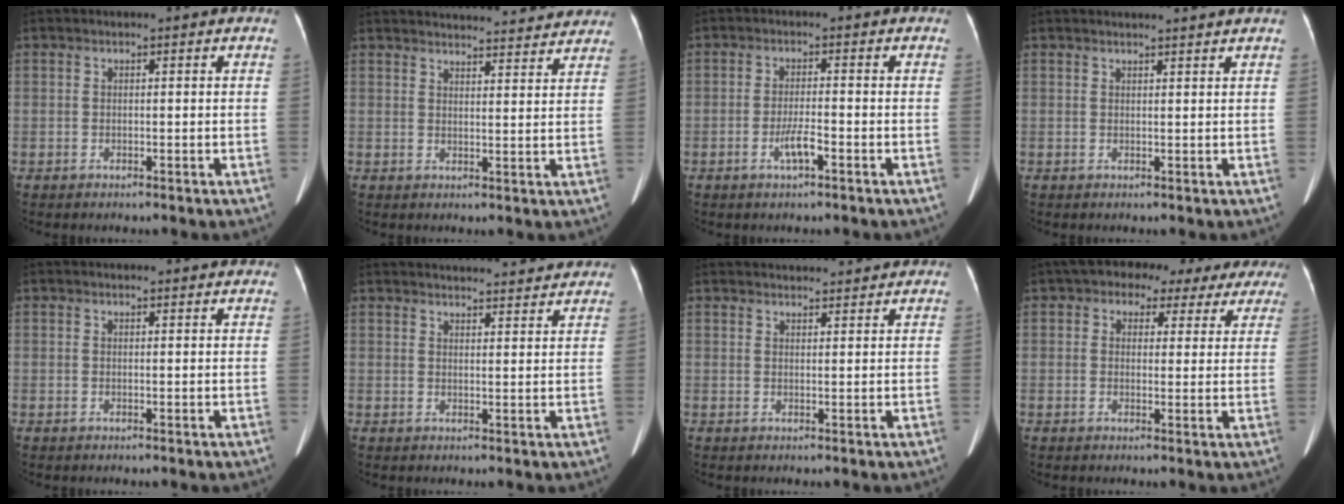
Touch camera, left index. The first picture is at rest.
{"total": 21.9, "force": [20.9, 3.3, 5.6], "torque": [-0.075, -0.008, 0.259]}
{"total": 2.9, "force": [-1.8, 0.0, 2.3], "torque": [-0.044, -0.010, -0.031]}
{"total": 4.7, "force": [4.4, -0.6, 1.5], "torque": [-0.014, 0.004, 0.046]}
{"total": 4.4, "force": [4.2, 0.8, 1.2], "torque": [-0.009, 0.003, 0.038]}
{"total": 17.6, "force": [16.8, 2.4, 4.6], "torque": [-0.055, 0.010, 0.211]}
{"total": 9.4, "force": [9.1, 1.4, 2.2], "torque": [-0.018, 0.017, 0.111]}
{"total": 12.2, "force": [9.2, 6.4, 4.7], "torque": [-0.038, 0.028, 0.100]}